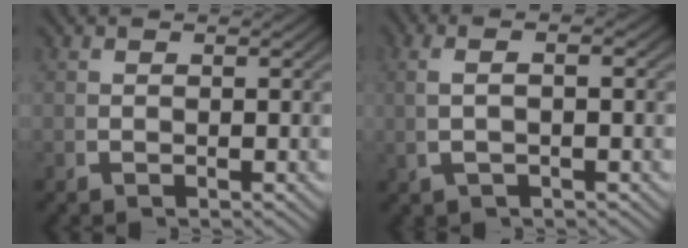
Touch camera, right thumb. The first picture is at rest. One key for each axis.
{"total": 2.3, "fx": 0.2, "fy": 0.3, "fz": 2.3, "tx": -0.050, "ty": 0.011, "tz": 0.009}